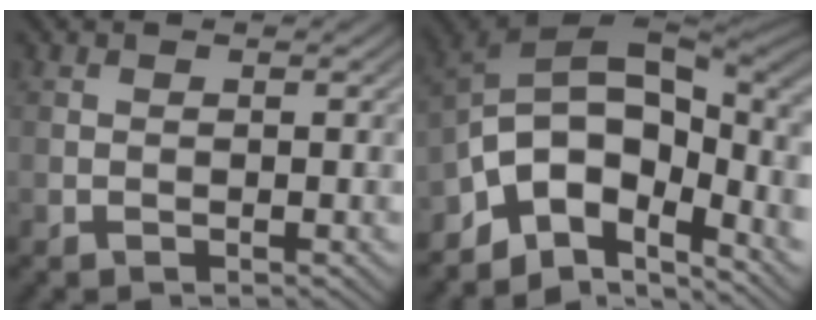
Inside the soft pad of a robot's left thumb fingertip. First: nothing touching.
{"total": 15.1, "force": [-4.6, 8.1, 11.8], "torque": [-0.213, -0.010, -0.085]}